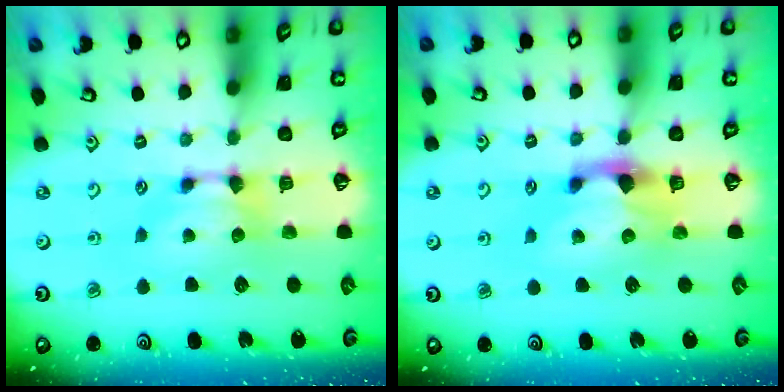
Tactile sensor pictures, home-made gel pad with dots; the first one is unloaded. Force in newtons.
{"total": 2.2, "press": 1.7, "slide": 1.4}